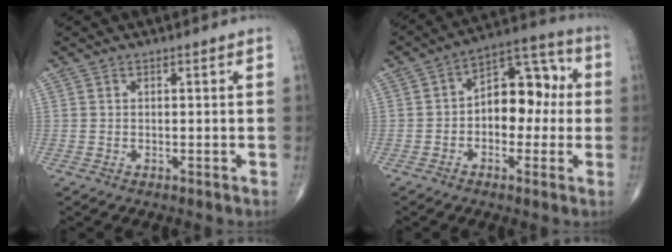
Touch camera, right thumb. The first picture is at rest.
{"total": 12.3, "force": [0.0, 7.8, 9.5], "torque": [-0.099, 0.038, -0.014]}